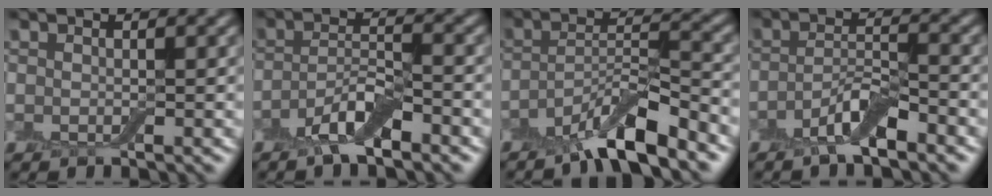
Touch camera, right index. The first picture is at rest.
{"total": 4.0, "force": [-2.7, 1.1, 2.8], "torque": [-0.056, 0.001, -0.056]}
{"total": 6.4, "force": [-4.6, 1.4, 4.2], "torque": [-0.070, -0.001, -0.085]}
{"total": 3.5, "force": [-2.3, 0.9, 2.6], "torque": [-0.050, 0.006, -0.049]}